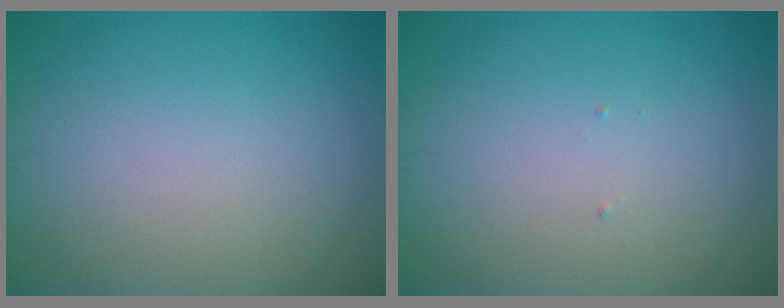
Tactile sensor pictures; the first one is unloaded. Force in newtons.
{"total": 0.0}